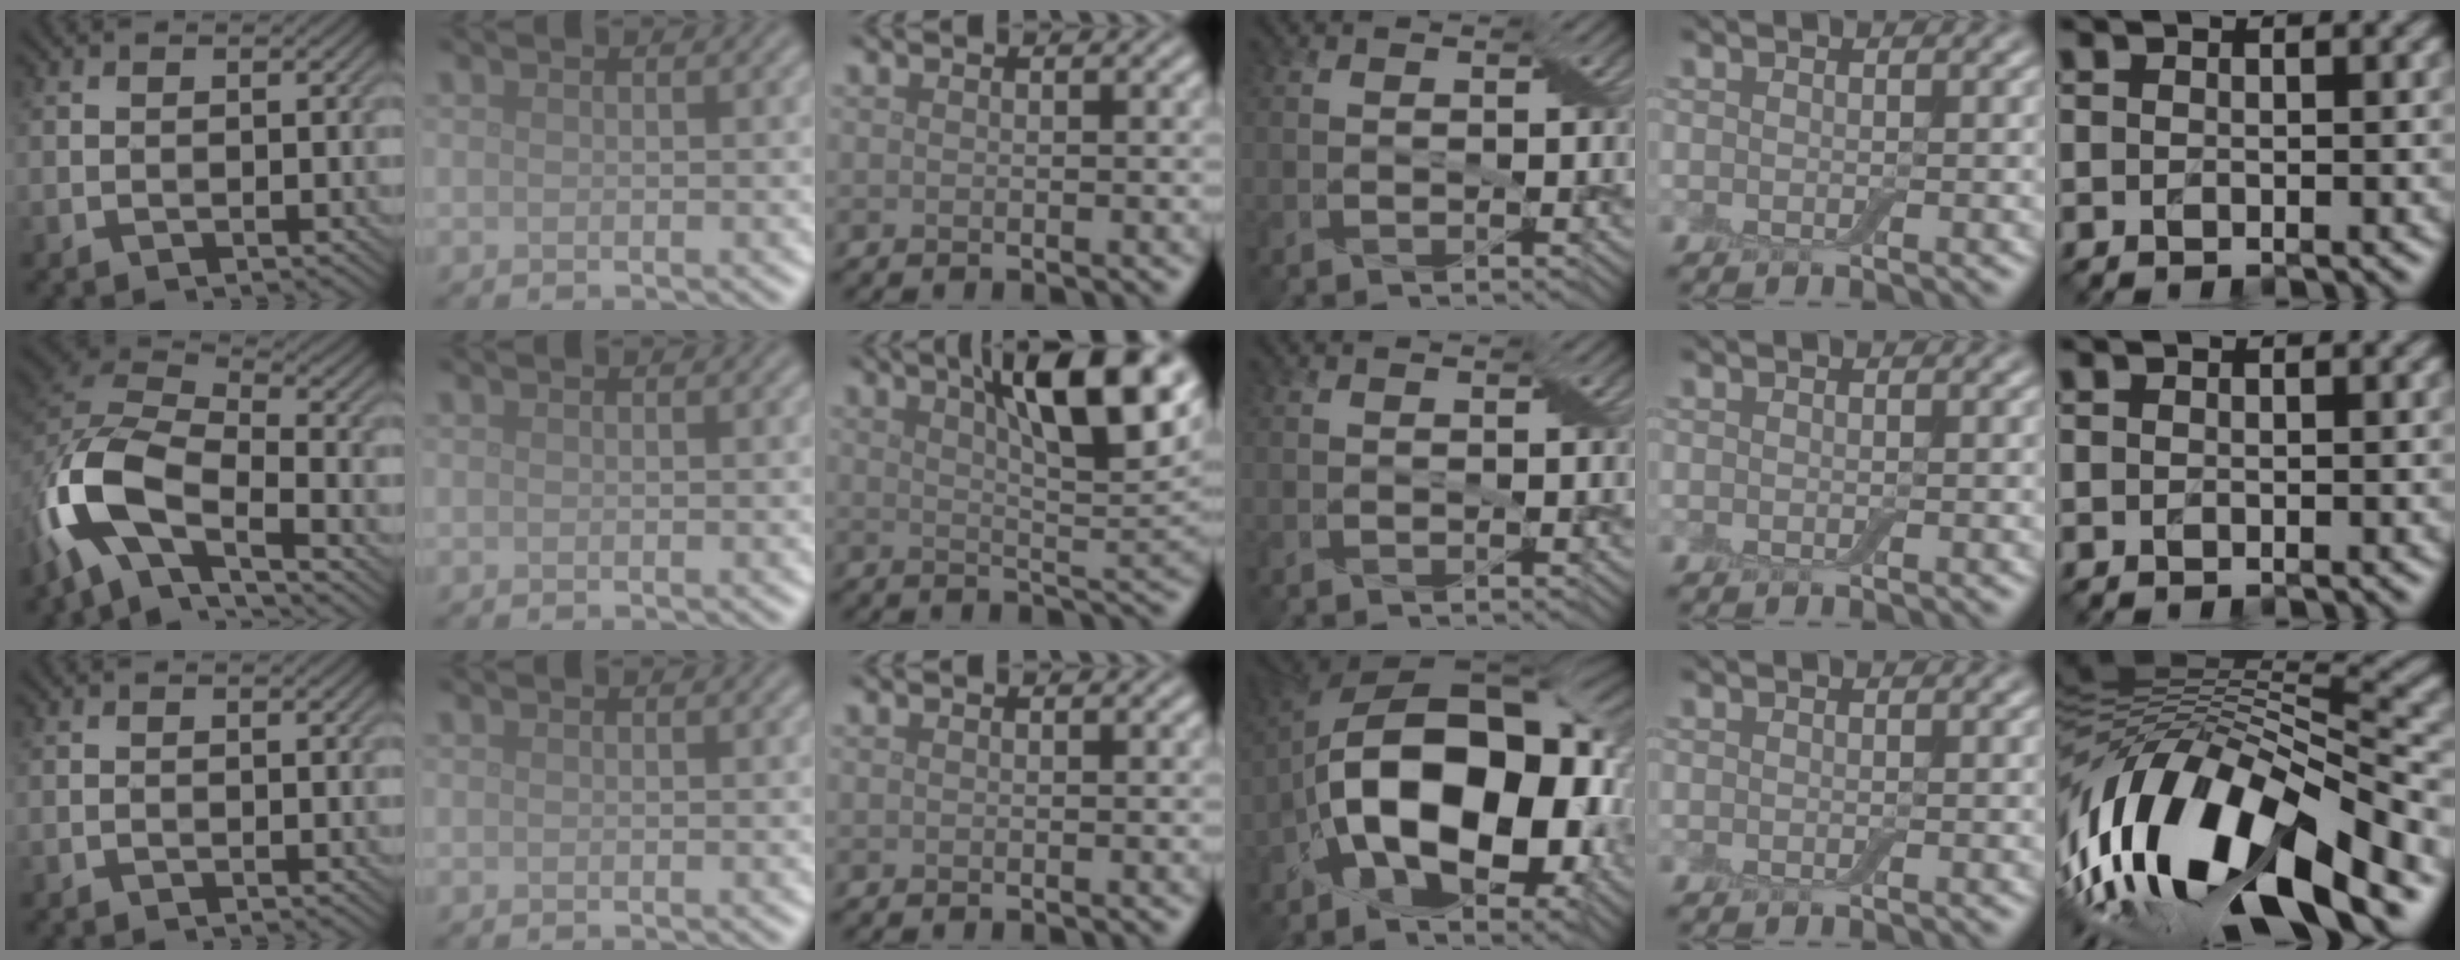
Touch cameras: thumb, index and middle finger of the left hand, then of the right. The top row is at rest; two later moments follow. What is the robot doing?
{"motion": "extract", "object": "airpods case & airpods"}